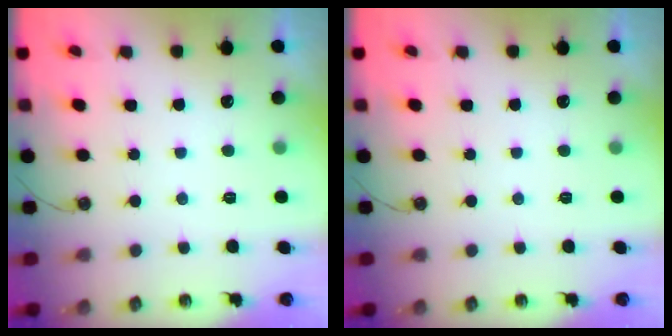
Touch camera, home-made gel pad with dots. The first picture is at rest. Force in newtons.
{"total": 0.0}